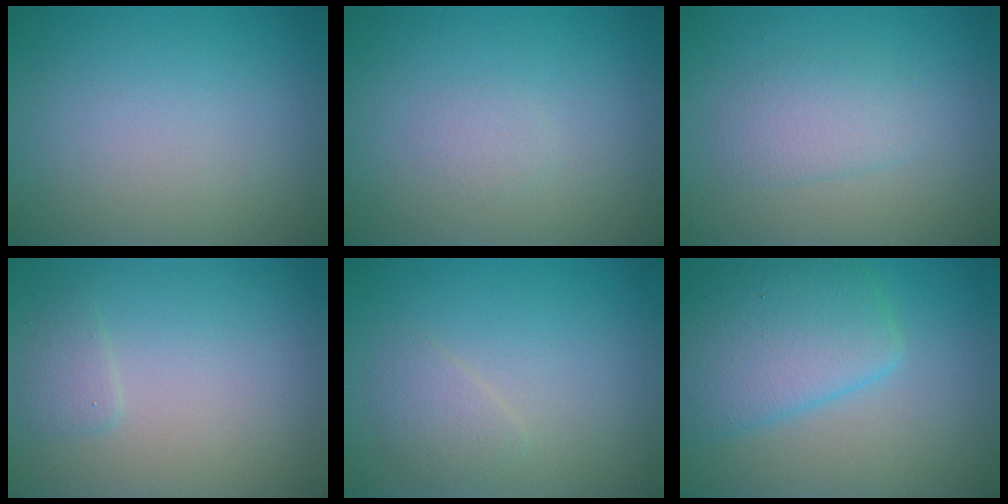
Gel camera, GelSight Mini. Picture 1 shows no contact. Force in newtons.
{"total": 0.7, "press": 0.7, "slide": 0.0}
{"total": 2.1, "press": 2.1, "slide": 0.1}
{"total": 1.1, "press": 1.1, "slide": 0.2}
{"total": 1.5, "press": 1.5, "slide": 0.1}
{"total": 5.8, "press": 5.8, "slide": 0.2}